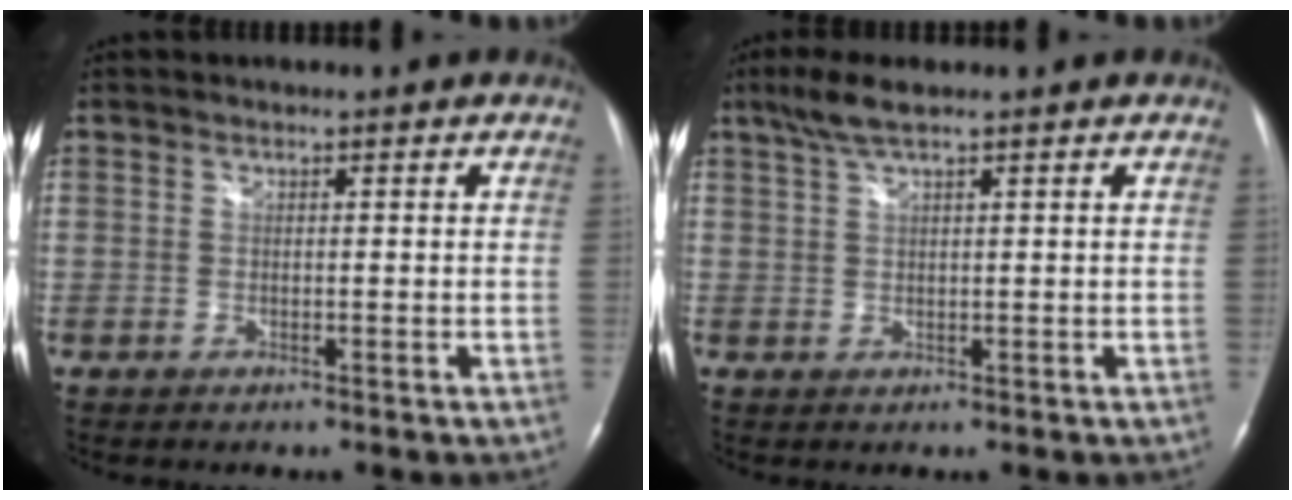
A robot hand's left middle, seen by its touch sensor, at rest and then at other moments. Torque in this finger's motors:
{"motor_torque": [0.40, -0.25, 0.02, 0.03]}